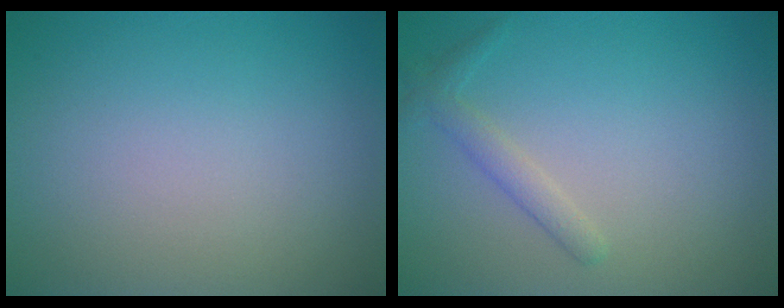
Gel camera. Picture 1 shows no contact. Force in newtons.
{"total": 1.6, "press": 1.6, "slide": 0.1}